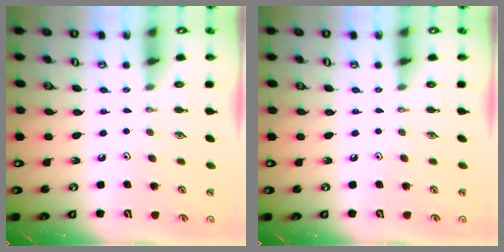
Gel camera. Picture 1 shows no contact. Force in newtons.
{"total": 0.0}